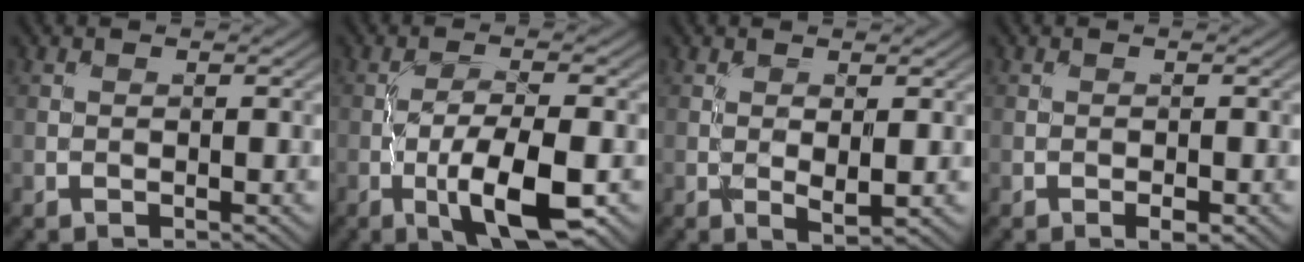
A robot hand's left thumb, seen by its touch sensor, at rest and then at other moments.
{"total": 7.6, "force": [-2.5, 2.2, 6.9], "torque": [-0.125, 0.003, -0.047]}
{"total": 2.1, "force": [0.2, 0.7, 1.9], "torque": [-0.038, -0.006, 0.005]}
{"total": 1.2, "force": [-0.6, 0.4, 0.9], "torque": [-0.012, 0.001, -0.011]}